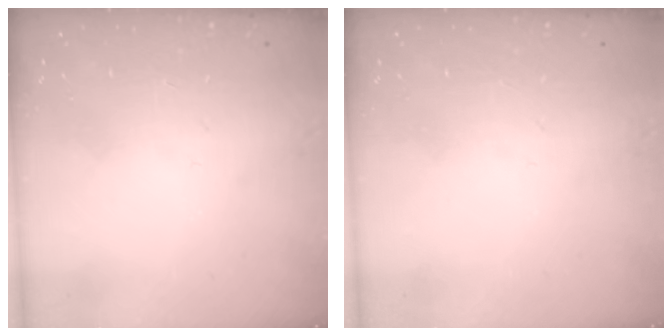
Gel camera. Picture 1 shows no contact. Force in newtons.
{"total": 0.0}